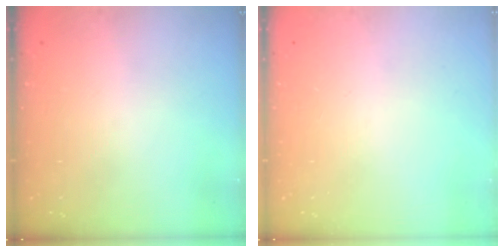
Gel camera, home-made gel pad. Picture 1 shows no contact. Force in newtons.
{"total": 0.0}